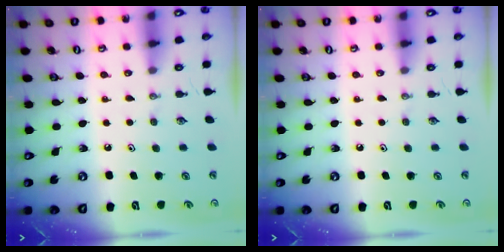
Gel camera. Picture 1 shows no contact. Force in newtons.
{"total": 0.0}